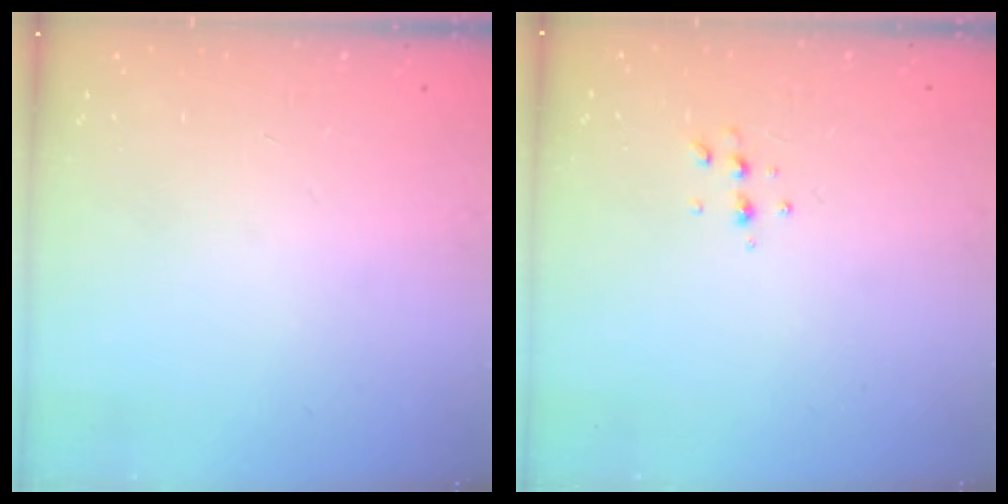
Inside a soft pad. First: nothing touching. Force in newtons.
{"total": 4.7, "press": 4.6, "slide": 1.0}